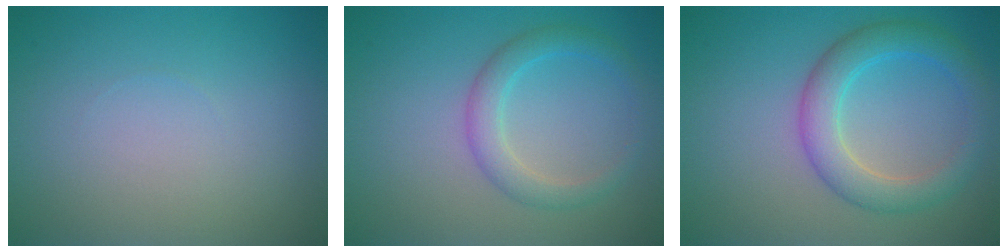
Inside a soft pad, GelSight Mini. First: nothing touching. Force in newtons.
{"total": 2.7, "press": 2.7, "slide": 0.1}
{"total": 4.5, "press": 4.5, "slide": 0.1}